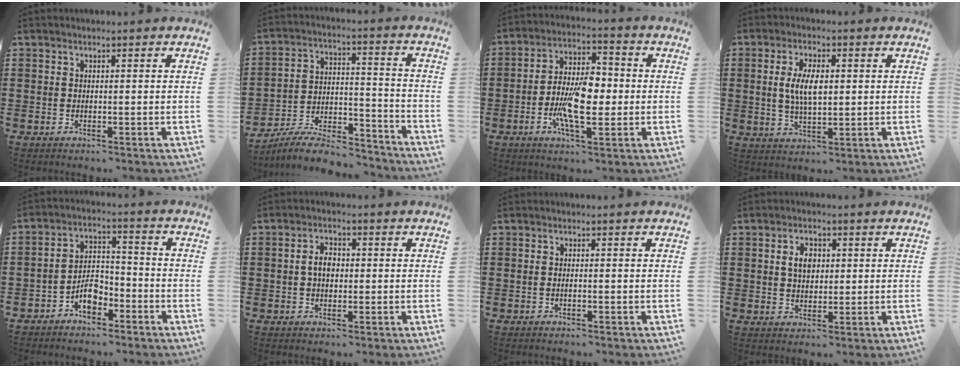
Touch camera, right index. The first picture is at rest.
{"total": 8.8, "force": [-8.1, 1.7, 3.1], "torque": [-0.053, 0.015, -0.156]}
{"total": 9.6, "force": [-1.9, 4.2, 8.5], "torque": [-0.170, 0.001, -0.035]}
{"total": 6.1, "force": [0.5, 2.6, 5.5], "torque": [-0.116, 0.007, 0.004]}
{"total": 5.6, "force": [-3.5, 2.9, 3.3], "torque": [-0.069, 0.011, -0.069]}
{"total": 3.2, "force": [0.0, 1.9, 2.5], "torque": [-0.051, 0.009, -0.003]}
{"total": 0.5, "force": [-0.3, 0.0, 0.5], "torque": [-0.009, -0.002, -0.004]}
{"total": 3.7, "force": [0.7, 2.5, 2.7], "torque": [-0.052, 0.009, 0.008]}